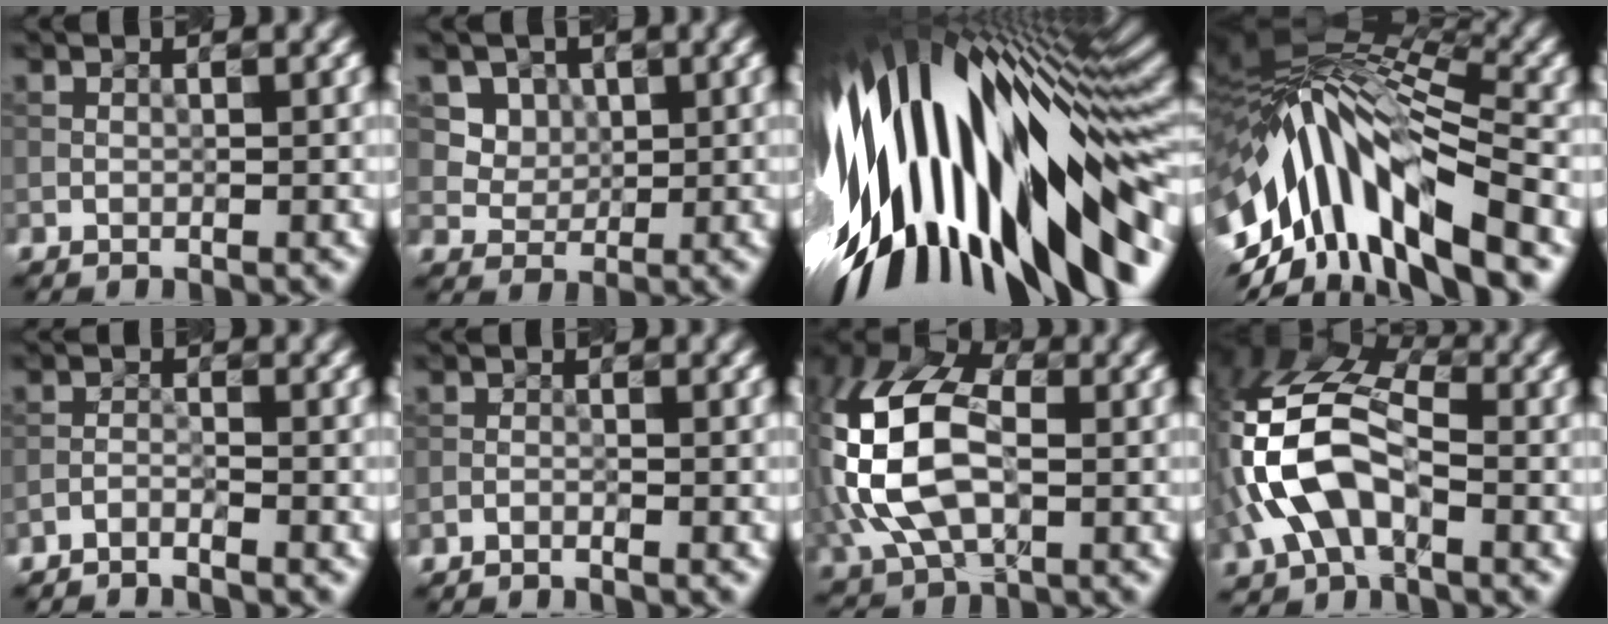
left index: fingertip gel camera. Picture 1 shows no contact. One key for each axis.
{"total": 5.4, "fx": 2.8, "fy": 4.1, "fz": 2.1, "tx": -0.044, "ty": -0.004, "tz": 0.052}
{"total": 17.6, "fx": -1.9, "fy": 7.9, "fz": 15.6, "tx": -0.267, "ty": -0.003, "tz": -0.037}
{"total": 14.5, "fx": -4.1, "fy": 5.9, "fz": 12.6, "tx": -0.238, "ty": 0.020, "tz": -0.064}
{"total": 1.5, "fx": -1.5, "fy": 0.1, "fz": 0.4, "tx": -0.010, "ty": -0.002, "tz": -0.035}
{"total": 0.9, "fx": -0.9, "fy": 0.0, "fz": 0.3, "tx": -0.013, "ty": -0.001, "tz": -0.021}
{"total": 11.9, "fx": 0.1, "fy": 7.5, "fz": 9.2, "tx": -0.223, "ty": 0.010, "tz": -0.009}
{"total": 9.0, "fx": -1.3, "fy": 4.9, "fz": 7.5, "tx": -0.167, "ty": 0.022, "tz": -0.038}